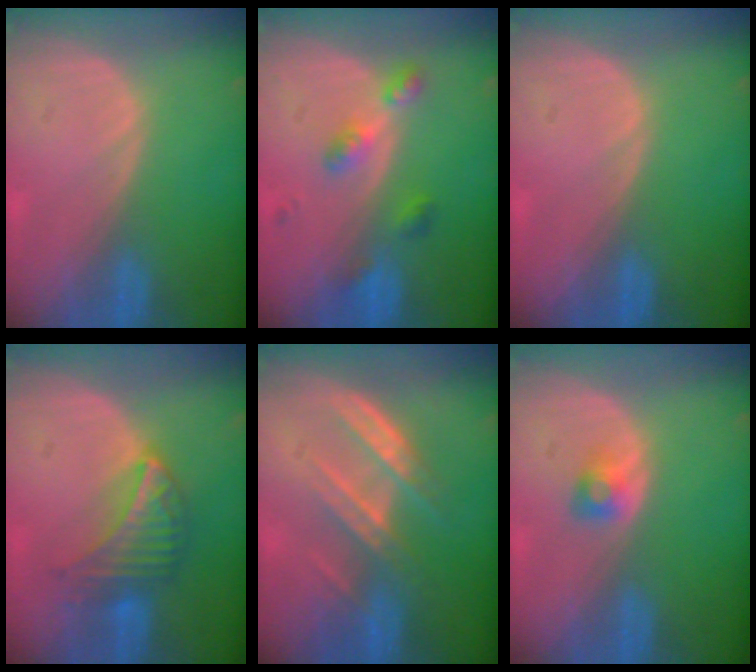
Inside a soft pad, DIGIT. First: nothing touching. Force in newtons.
{"total": 4.6, "press": 4.3, "slide": 1.7}
{"total": 0.0}
{"total": 6.5, "press": 6.4, "slide": 1.1}
{"total": 7.1, "press": 6.5, "slide": 3.0}
{"total": 2.2, "press": 2.1, "slide": 0.3}